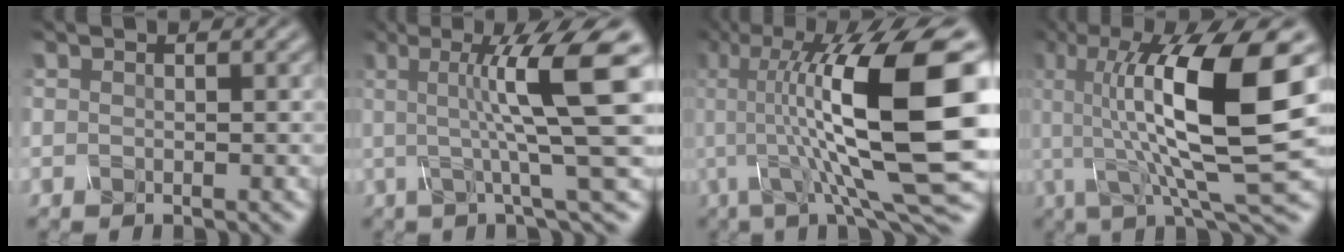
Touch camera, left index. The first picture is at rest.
{"total": 9.7, "force": [1.2, 1.5, 9.5], "torque": [-0.127, 0.005, 0.019]}
{"total": 15.4, "force": [1.3, 3.6, 14.9], "torque": [-0.251, 0.011, 0.020]}
{"total": 12.8, "force": [1.9, 2.9, 12.3], "torque": [-0.212, 0.004, 0.038]}